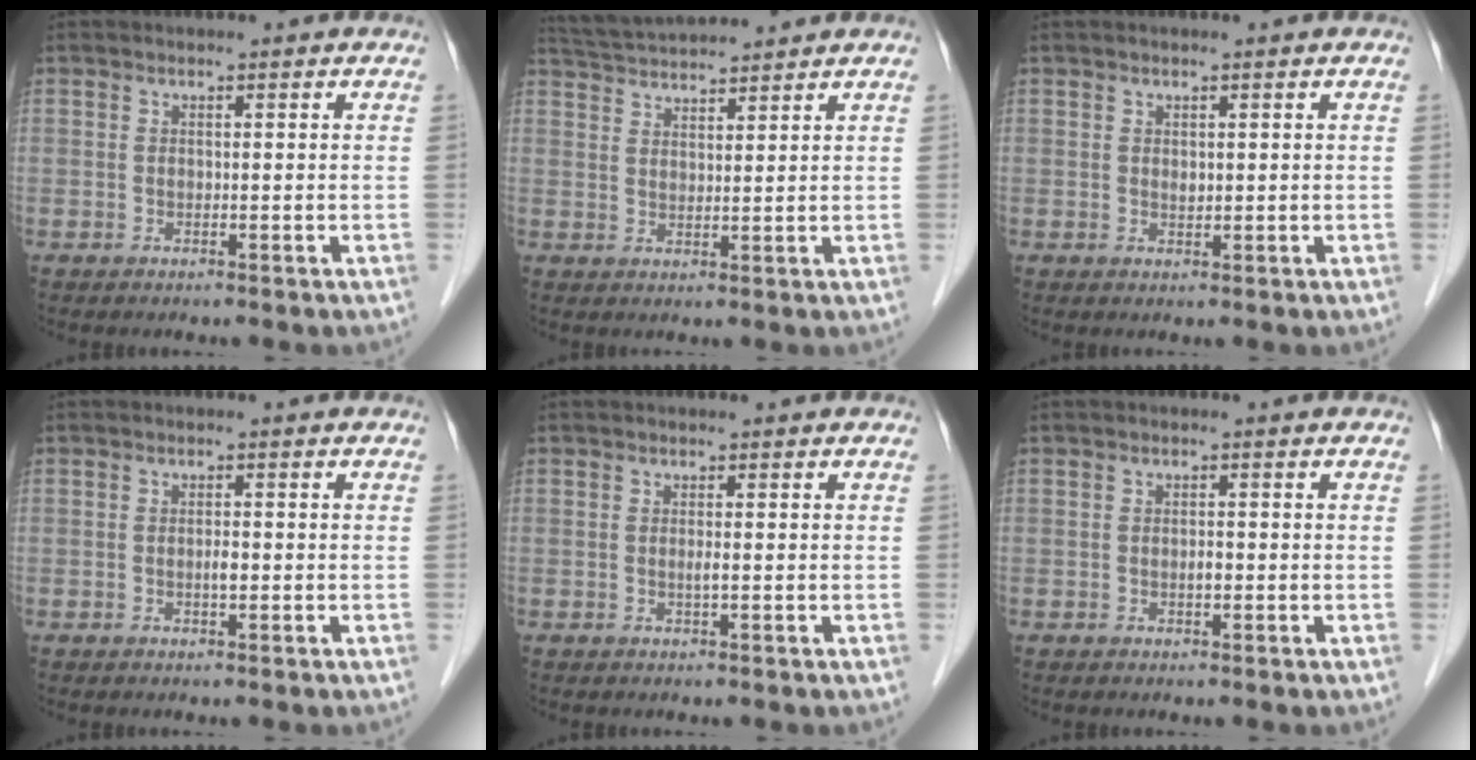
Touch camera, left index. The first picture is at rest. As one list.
[{"total": 7.1, "force": [7.0, -0.2, 1.6], "torque": [-0.039, 0.032, 0.122]}, {"total": 0.7, "force": [0.1, 0.5, 0.6], "torque": [-0.012, -0.003, 0.004]}, {"total": 1.1, "force": [-0.4, 0.3, 1.0], "torque": [-0.020, -0.002, -0.008]}, {"total": 0.7, "force": [-0.2, -0.1, 0.6], "torque": [-0.016, -0.004, -0.006]}, {"total": 0.9, "force": [-0.4, 0.4, 0.7], "torque": [-0.016, -0.001, -0.008]}]